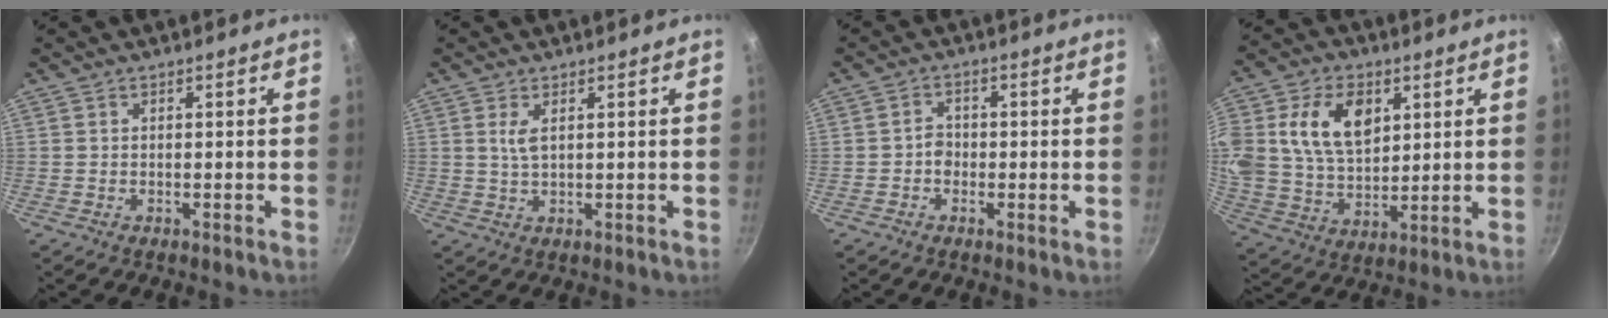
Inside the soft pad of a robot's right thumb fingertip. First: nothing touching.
{"total": 2.7, "force": [1.0, 1.1, 2.3], "torque": [-0.049, -0.009, 0.024]}
{"total": 2.5, "force": [-0.6, 2.1, 1.3], "torque": [-0.007, 0.011, -0.015]}
{"total": 17.4, "force": [5.2, 11.9, 11.5], "torque": [-0.202, -0.004, 0.101]}